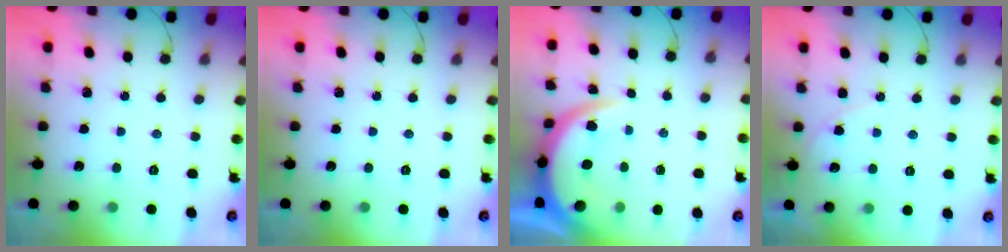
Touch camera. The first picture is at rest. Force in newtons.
{"total": 0.0}
{"total": 9.9, "press": 9.9, "slide": 1.2}
{"total": 4.5, "press": 4.5, "slide": 0.7}